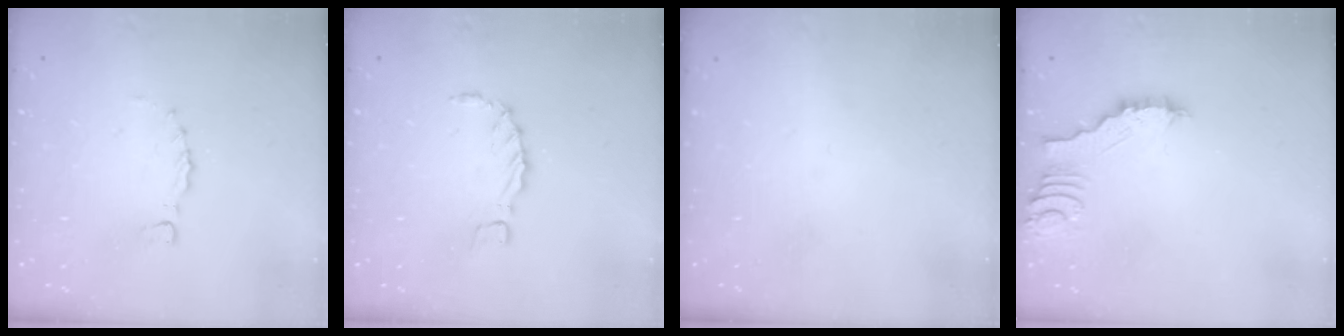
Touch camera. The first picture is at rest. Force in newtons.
{"total": 2.7, "press": 2.7, "slide": 0.1}
{"total": 0.0}
{"total": 3.0, "press": 3.0, "slide": 0.2}